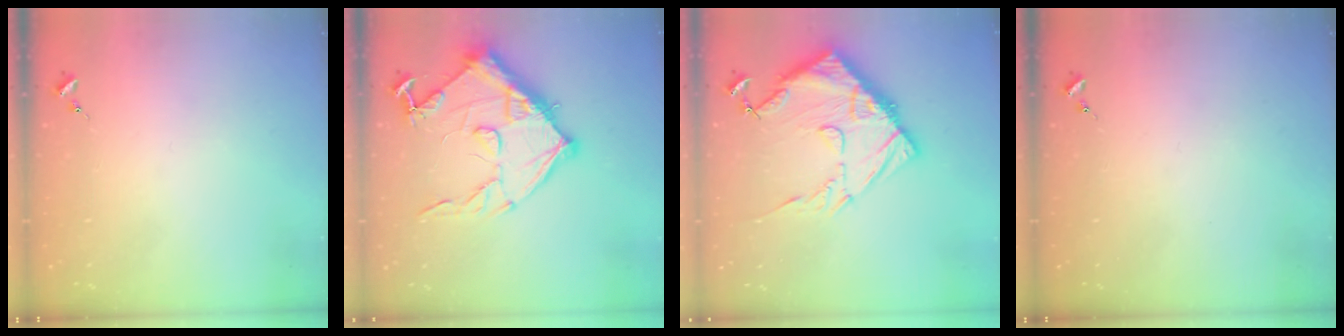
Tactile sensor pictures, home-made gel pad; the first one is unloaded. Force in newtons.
{"total": 15.4, "press": 15.4, "slide": 1.0}
{"total": 18.0, "press": 17.9, "slide": 1.9}
{"total": 0.0}